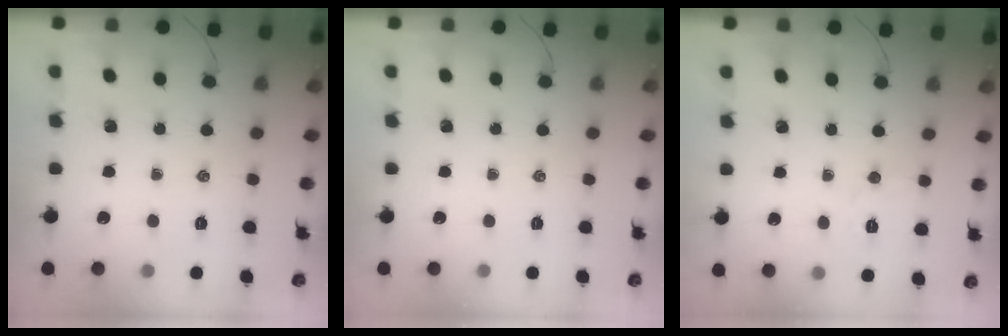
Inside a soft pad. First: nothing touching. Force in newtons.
{"total": 0.0}
{"total": 5.2, "press": 5.0, "slide": 1.2}